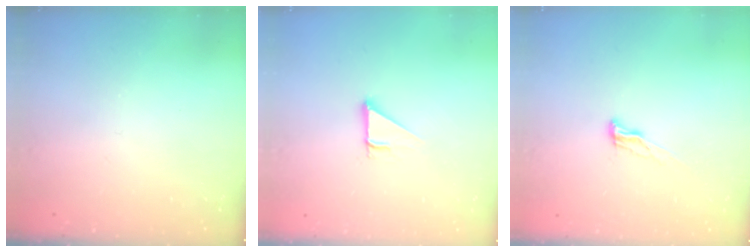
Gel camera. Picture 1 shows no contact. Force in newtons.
{"total": 2.7, "press": 2.7, "slide": 0.3}
{"total": 6.9, "press": 6.9, "slide": 0.9}